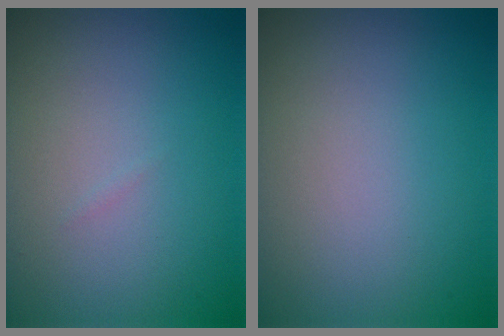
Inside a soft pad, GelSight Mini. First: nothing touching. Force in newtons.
{"total": 0.0}